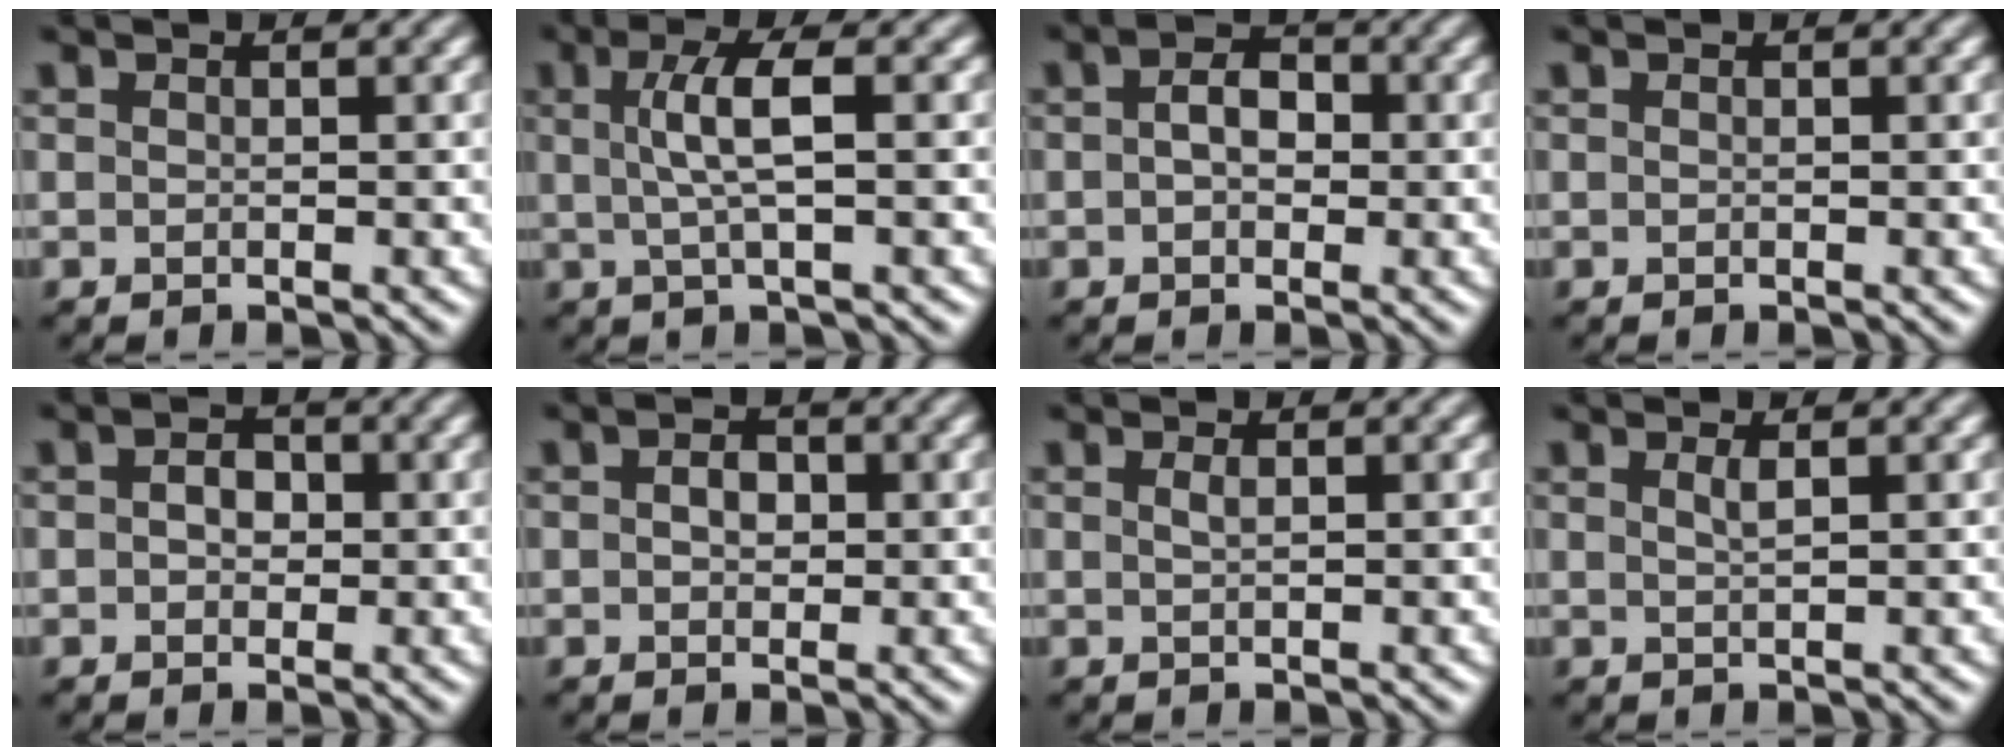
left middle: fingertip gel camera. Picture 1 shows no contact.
{"total": 4.0, "force": [0.6, 0.9, 3.8], "torque": [-0.074, 0.005, 0.009]}
{"total": 3.1, "force": [0.4, 2.1, 2.3], "torque": [-0.030, 0.007, -0.007]}
{"total": 0.0}
{"total": 2.4, "force": [0.4, 1.7, 1.5], "torque": [-0.018, 0.006, -0.009]}
{"total": 1.9, "force": [0.2, 1.3, 1.3], "torque": [-0.019, 0.000, 0.001]}
{"total": 0.8, "force": [0.3, 0.3, 0.7], "torque": [-0.008, 0.003, 0.004]}
{"total": 1.1, "force": [0.5, 0.3, 0.9], "torque": [-0.011, 0.002, 0.007]}